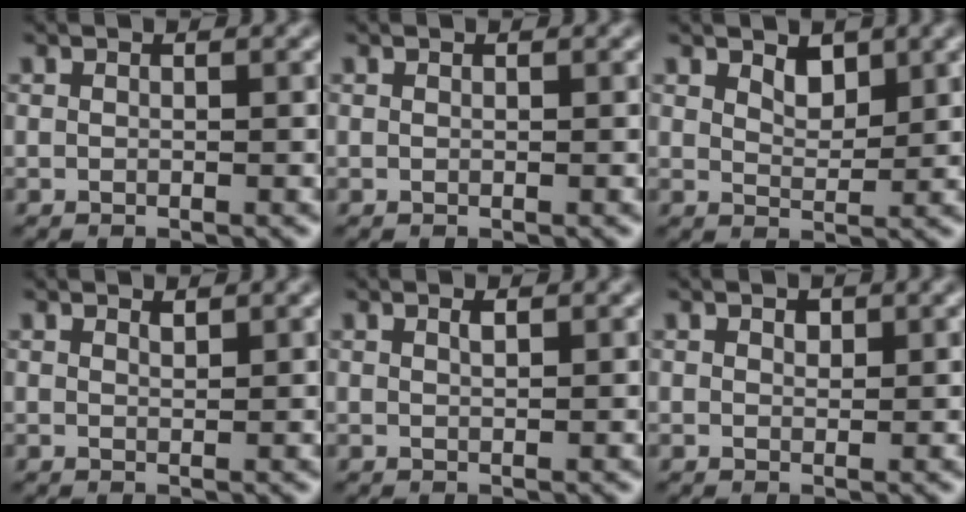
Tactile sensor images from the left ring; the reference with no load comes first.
{"total": 0.0}
{"total": 1.7, "force": [1.2, 0.8, 0.9], "torque": [-0.018, -0.003, 0.022]}
{"total": 0.6, "force": [0.6, 0.1, 0.2], "torque": [-0.003, -0.003, 0.011]}
{"total": 0.7, "force": [0.5, 0.1, 0.5], "torque": [-0.008, 0.000, 0.008]}
{"total": 0.8, "force": [0.5, 0.5, 0.4], "torque": [-0.007, -0.003, 0.008]}